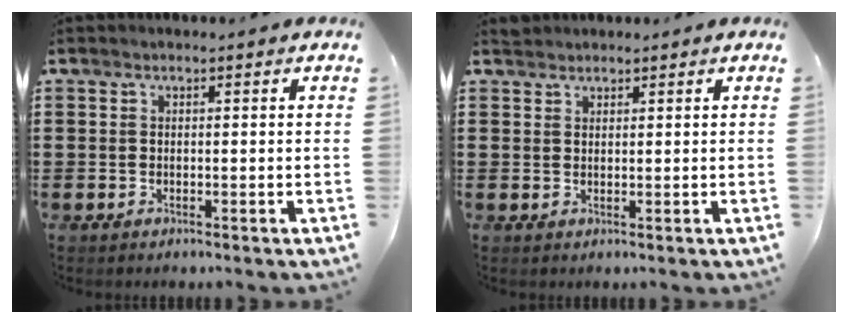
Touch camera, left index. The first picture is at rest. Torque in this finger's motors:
{"motor_torque": [-0.12, 0.02, -0.02, -0.01]}